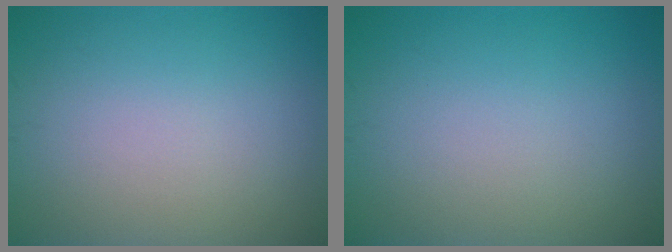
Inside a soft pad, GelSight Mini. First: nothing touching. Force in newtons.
{"total": 0.0}